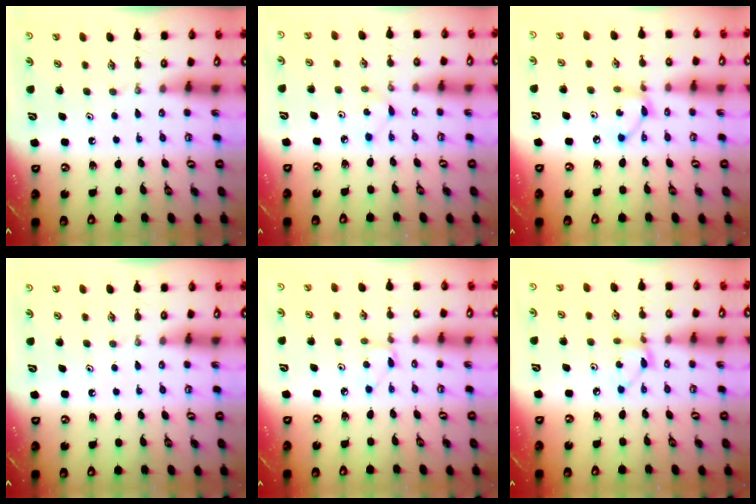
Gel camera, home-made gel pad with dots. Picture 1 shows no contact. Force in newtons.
{"total": 3.0, "press": 3.0, "slide": 0.3}
{"total": 5.8, "press": 5.8, "slide": 0.2}
{"total": 0.0}
{"total": 3.4, "press": 3.4, "slide": 0.5}
{"total": 3.0, "press": 3.0, "slide": 0.2}